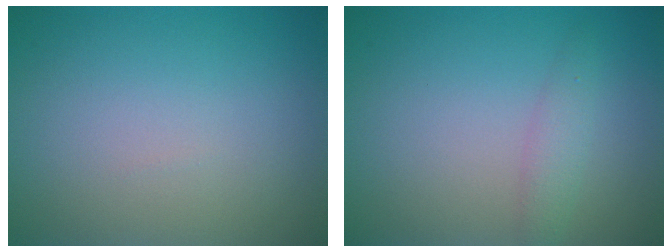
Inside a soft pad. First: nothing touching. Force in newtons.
{"total": 1.6, "press": 1.6, "slide": 0.1}